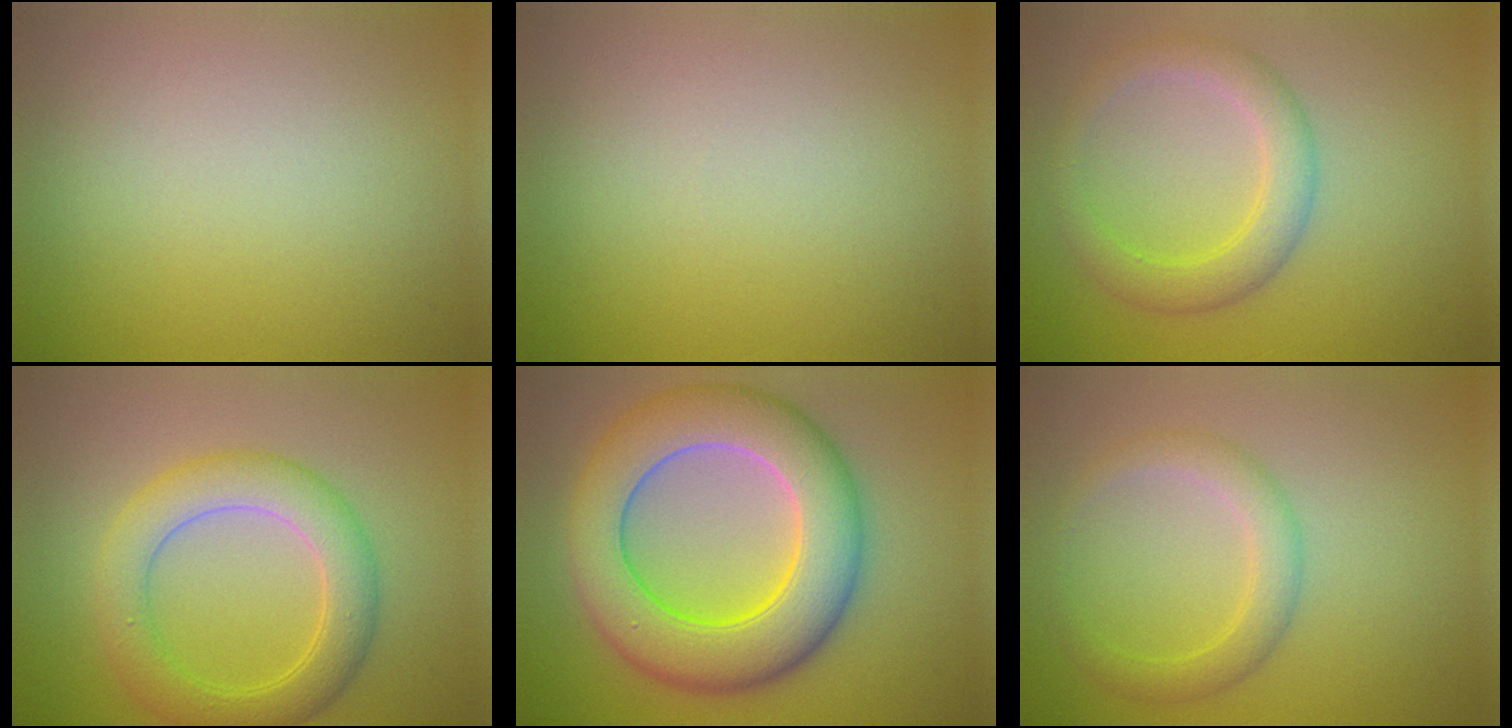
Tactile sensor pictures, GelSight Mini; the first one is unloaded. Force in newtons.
{"total": 0.0}
{"total": 3.6, "press": 3.6, "slide": 0.2}
{"total": 5.3, "press": 5.3, "slide": 0.2}
{"total": 11.0, "press": 11.0, "slide": 0.6}
{"total": 2.7, "press": 2.7, "slide": 0.1}